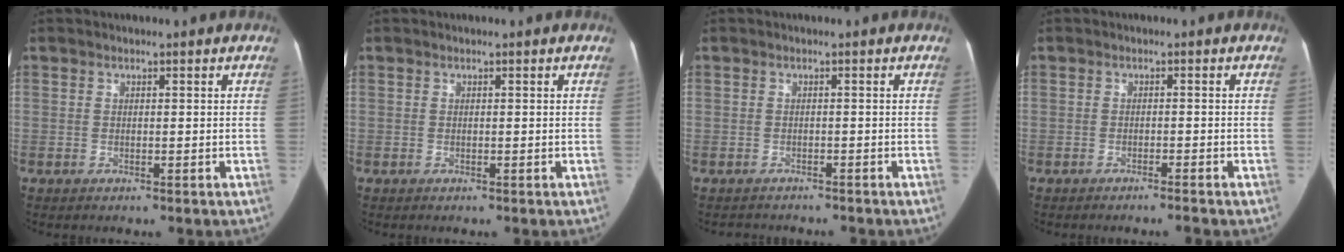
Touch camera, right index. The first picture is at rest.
{"total": 0.0}
{"total": 3.3, "force": [-2.9, 1.6, -0.1], "torque": [0.002, 0.001, -0.041]}
{"total": 1.5, "force": [-1.3, -0.3, 0.5], "torque": [-0.009, 0.002, -0.021]}